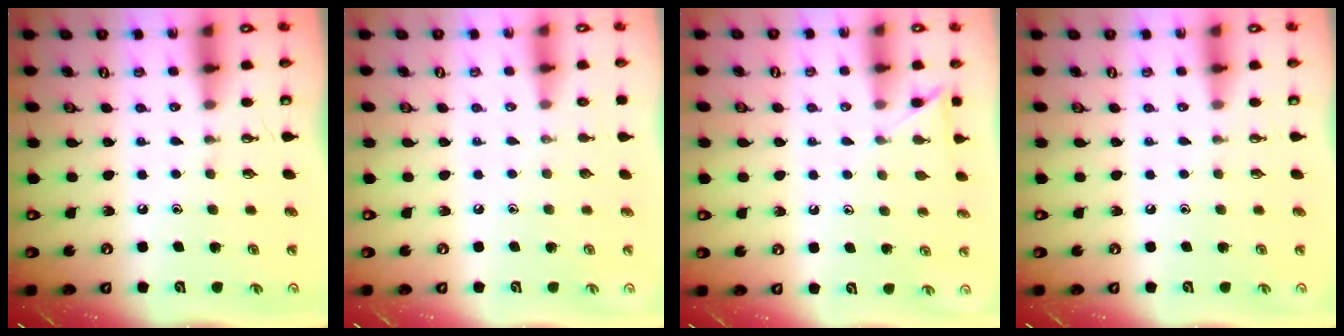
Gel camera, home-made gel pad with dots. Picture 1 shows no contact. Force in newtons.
{"total": 0.0}
{"total": 5.5, "press": 5.5, "slide": 0.5}
{"total": 0.0}